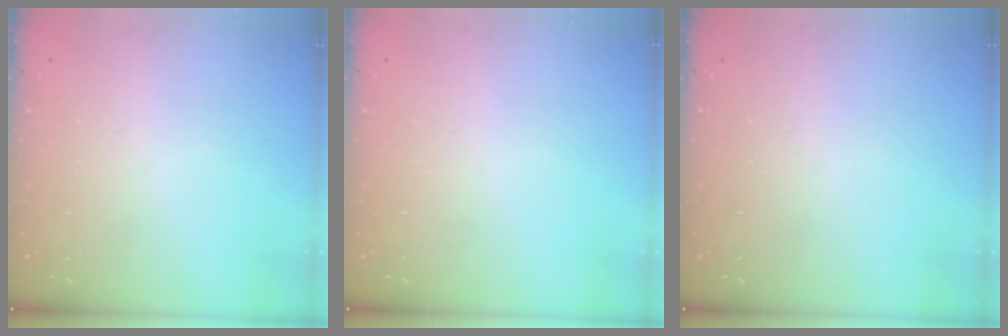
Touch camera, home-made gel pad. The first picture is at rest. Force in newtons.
{"total": 0.0}
{"total": 0.0}